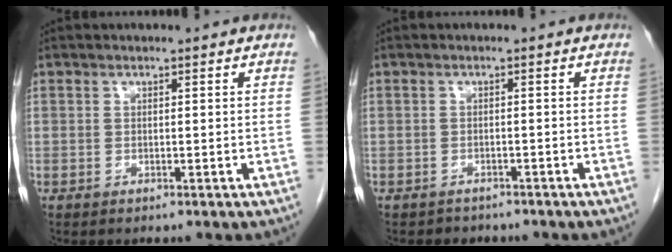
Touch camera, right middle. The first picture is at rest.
{"total": 2.8, "force": [-2.4, 1.4, 0.2], "torque": [-0.012, 0.003, -0.031]}